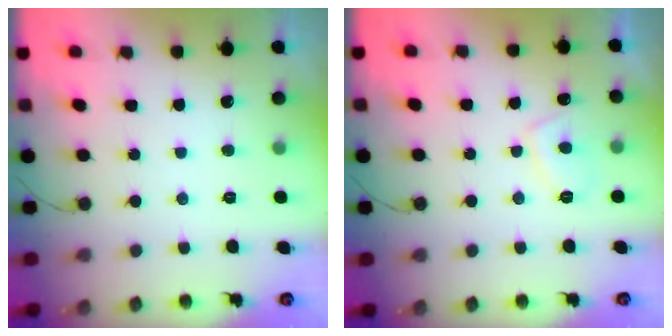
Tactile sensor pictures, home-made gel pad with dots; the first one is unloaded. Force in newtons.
{"total": 3.6, "press": 3.5, "slide": 0.9}